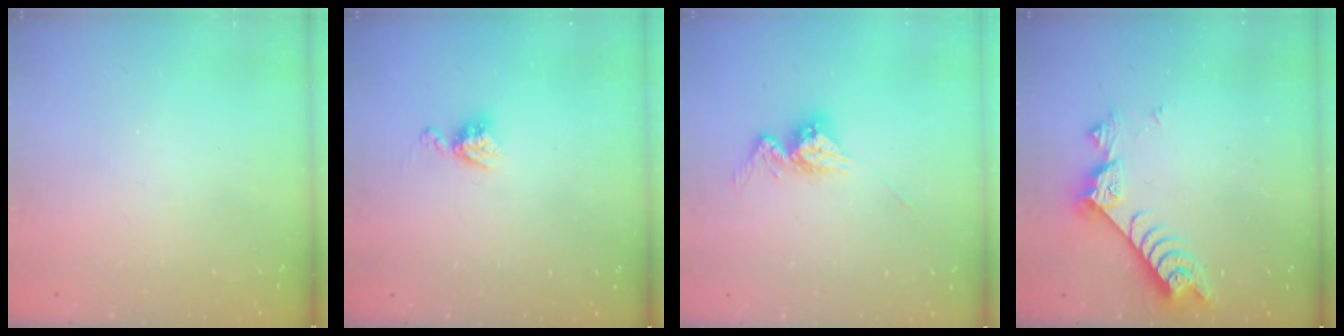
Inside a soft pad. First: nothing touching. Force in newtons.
{"total": 5.3, "press": 5.3, "slide": 0.5}
{"total": 9.4, "press": 9.4, "slide": 0.8}
{"total": 7.6, "press": 7.5, "slide": 1.0}